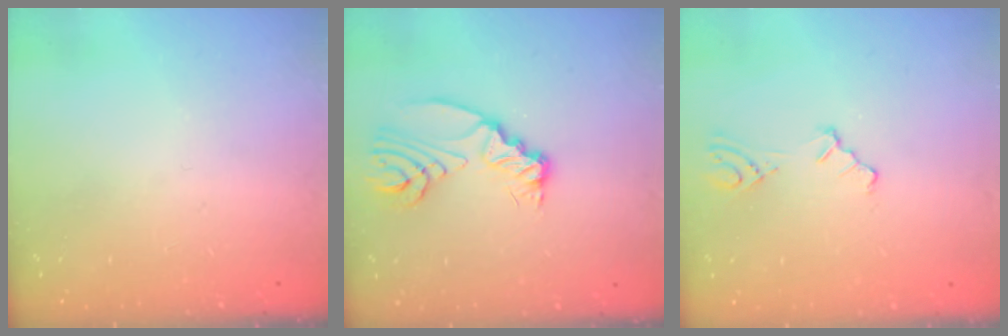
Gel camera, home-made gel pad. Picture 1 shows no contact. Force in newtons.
{"total": 9.7, "press": 9.7, "slide": 0.8}
{"total": 3.2, "press": 3.2, "slide": 0.7}